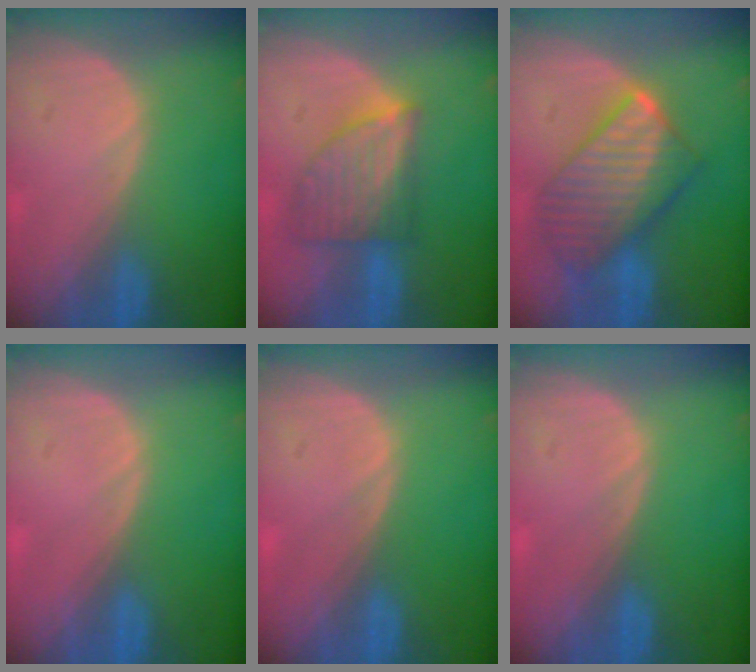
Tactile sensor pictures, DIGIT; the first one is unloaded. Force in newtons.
{"total": 7.2, "press": 6.6, "slide": 2.8}
{"total": 10.1, "press": 10.1, "slide": 0.8}
{"total": 0.0}
{"total": 0.0}
{"total": 0.0}